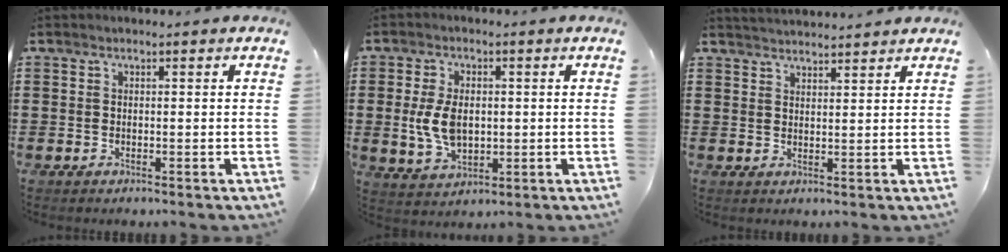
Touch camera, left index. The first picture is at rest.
{"total": 6.6, "force": [0.3, 4.0, 5.2], "torque": [-0.131, 0.000, 0.000]}
{"total": 2.4, "force": [2.4, -0.4, -0.1], "torque": [-0.004, -0.009, 0.045]}